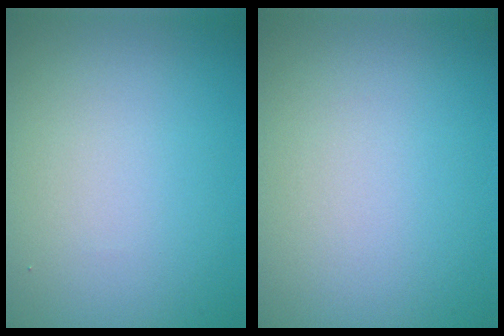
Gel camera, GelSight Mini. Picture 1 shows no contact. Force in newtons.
{"total": 0.0}